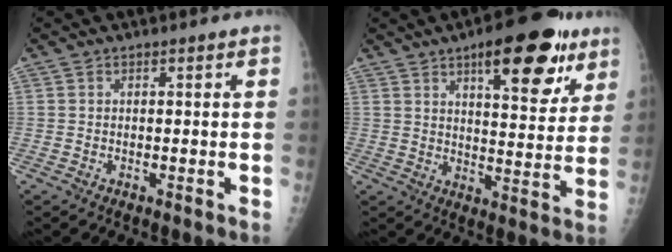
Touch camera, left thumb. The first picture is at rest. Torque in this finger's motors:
{"motor_torque": [2.22, 1.62, 1.67, -0.90, 0.32]}